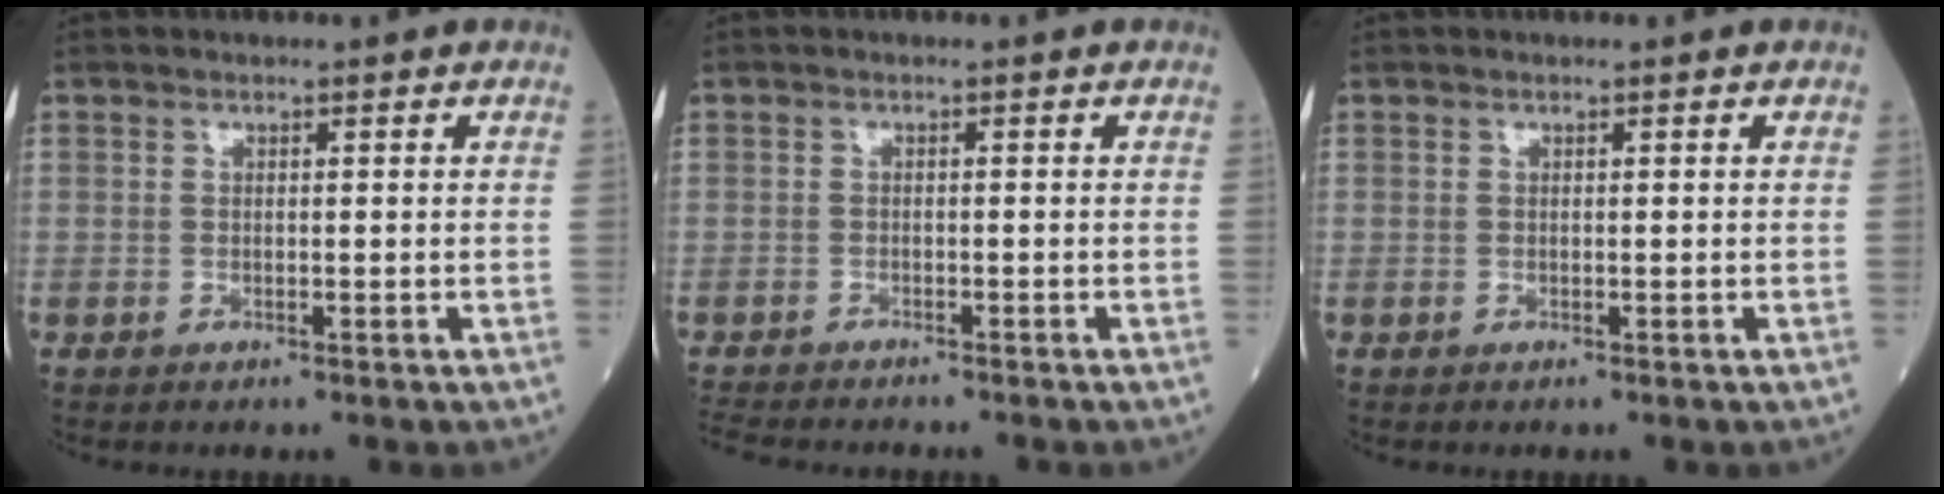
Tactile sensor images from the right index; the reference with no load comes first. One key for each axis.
{"total": 6.1, "fx": -5.7, "fy": 1.3, "fz": 1.8, "tx": -0.025, "ty": -0.012, "tz": -0.093}
{"total": 0.0}